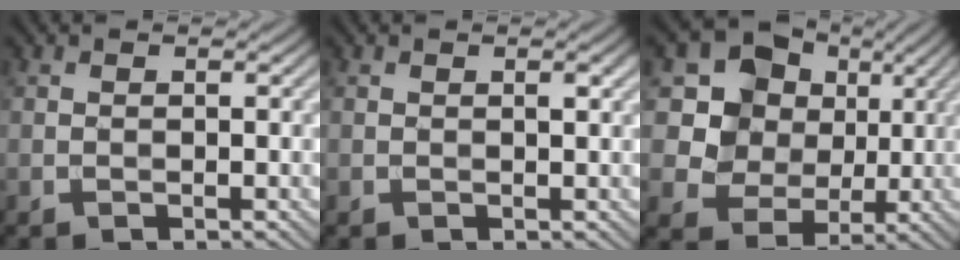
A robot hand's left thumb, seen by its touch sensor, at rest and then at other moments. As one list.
[{"total": 0.8, "force": [0.3, 0.1, 0.7], "torque": [-0.011, -0.001, 0.005]}, {"total": 11.2, "force": [3.4, 9.6, 4.8], "torque": [-0.110, 0.012, 0.052]}]